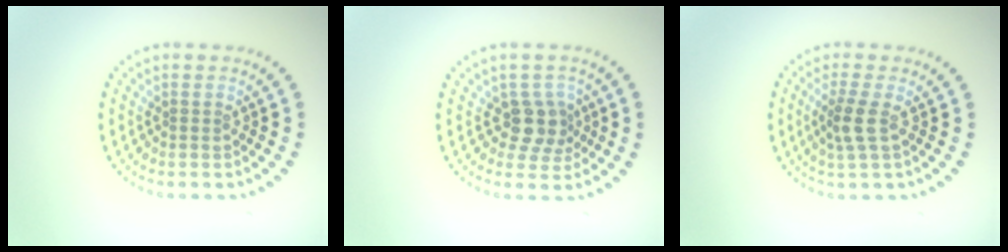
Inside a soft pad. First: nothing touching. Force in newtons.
{"total": 2.7, "press": 2.2, "slide": 1.6}
{"total": 2.2, "press": 1.9, "slide": 1.2}